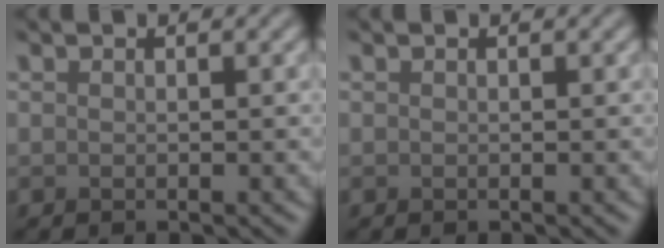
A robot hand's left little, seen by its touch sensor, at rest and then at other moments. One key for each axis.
{"total": 0.0}